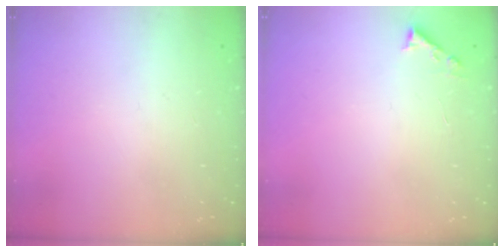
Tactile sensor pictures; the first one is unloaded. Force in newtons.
{"total": 3.6, "press": 3.6, "slide": 0.5}